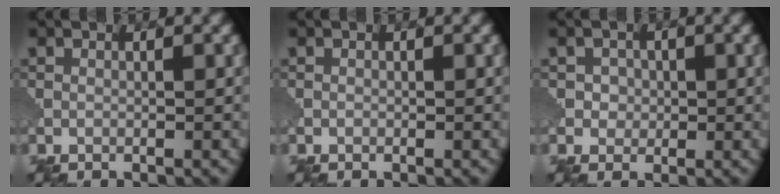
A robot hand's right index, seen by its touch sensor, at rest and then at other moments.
{"total": 0.0}
{"total": 1.9, "force": [0.3, 1.7, 0.7], "torque": [-0.007, -0.001, 0.008]}